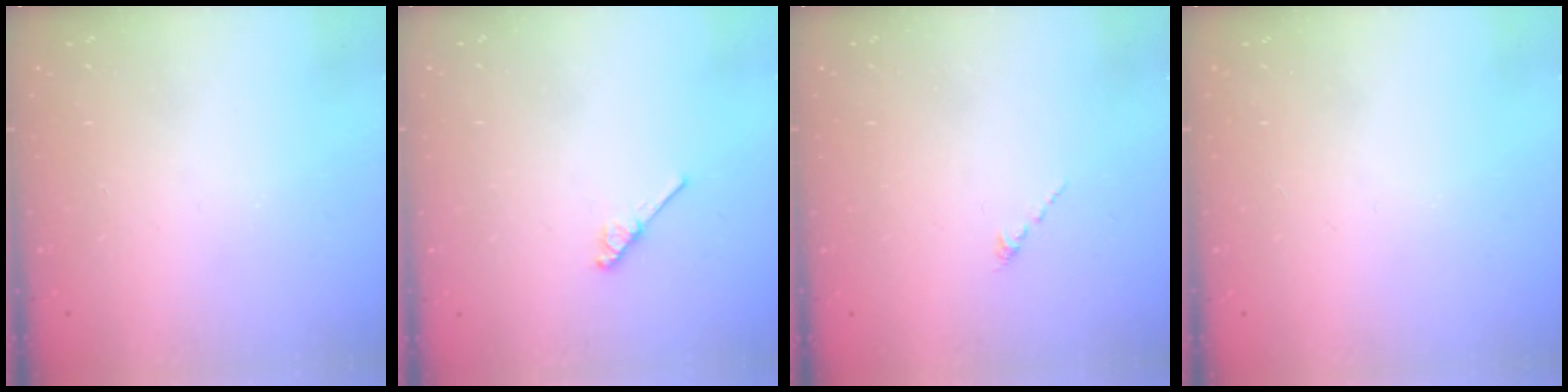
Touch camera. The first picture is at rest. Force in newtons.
{"total": 4.5, "press": 4.4, "slide": 0.7}
{"total": 0.0}
{"total": 0.0}